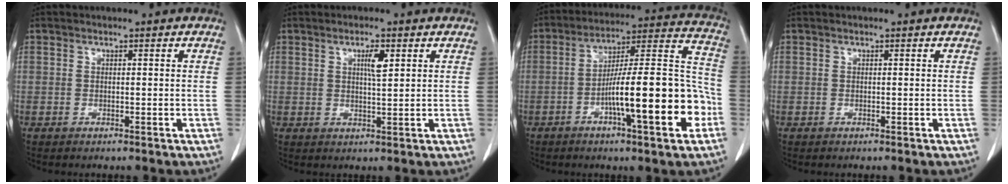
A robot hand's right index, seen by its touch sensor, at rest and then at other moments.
{"total": 3.1, "force": [1.3, 0.4, 2.8], "torque": [-0.048, -0.001, 0.019]}
{"total": 18.6, "force": [-5.9, 2.2, 17.5], "torque": [-0.251, 0.020, -0.086]}
{"total": 0.0}